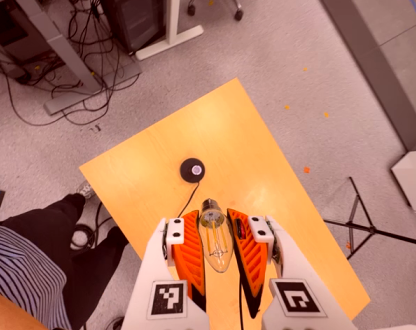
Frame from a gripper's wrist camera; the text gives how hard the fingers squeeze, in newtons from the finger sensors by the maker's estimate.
{"total": 23.0, "left": 24.7, "right": 21.3}